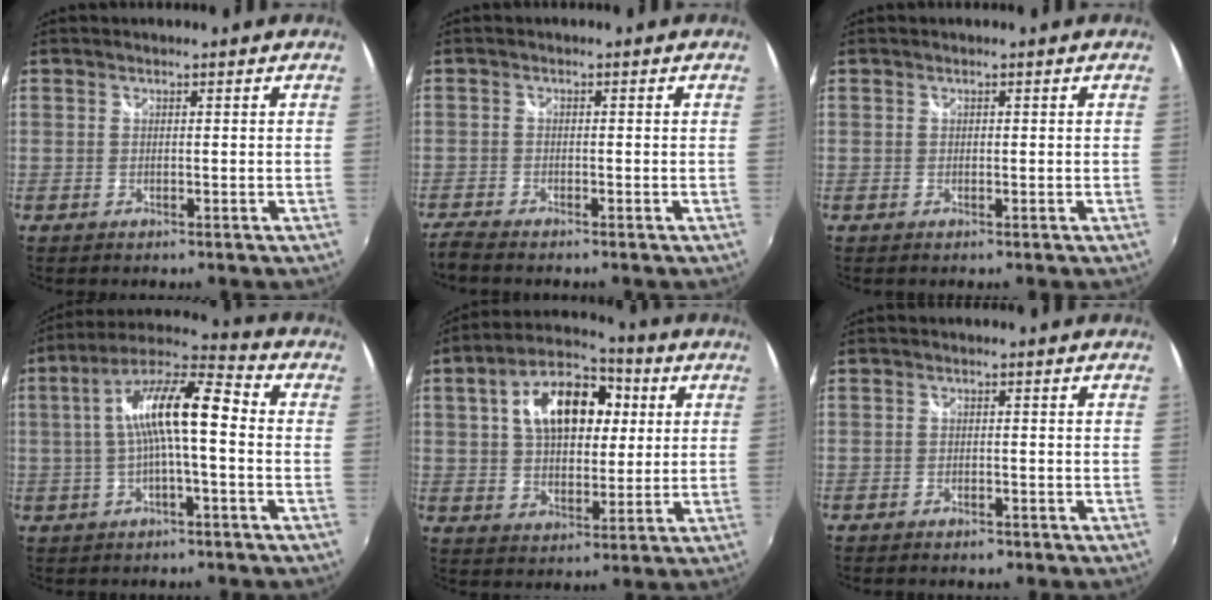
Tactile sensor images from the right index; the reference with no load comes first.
{"total": 3.4, "force": [-3.2, 0.3, 1.0], "torque": [-0.036, -0.014, -0.061]}
{"total": 0.0}
{"total": 12.3, "force": [-0.5, 2.7, 12.0], "torque": [-0.224, 0.028, -0.011]}
{"total": 16.3, "force": [4.4, 9.9, 12.2], "torque": [-0.220, 0.042, 0.067]}
{"total": 2.4, "force": [-1.9, 1.1, 0.9], "torque": [-0.022, -0.007, -0.031]}